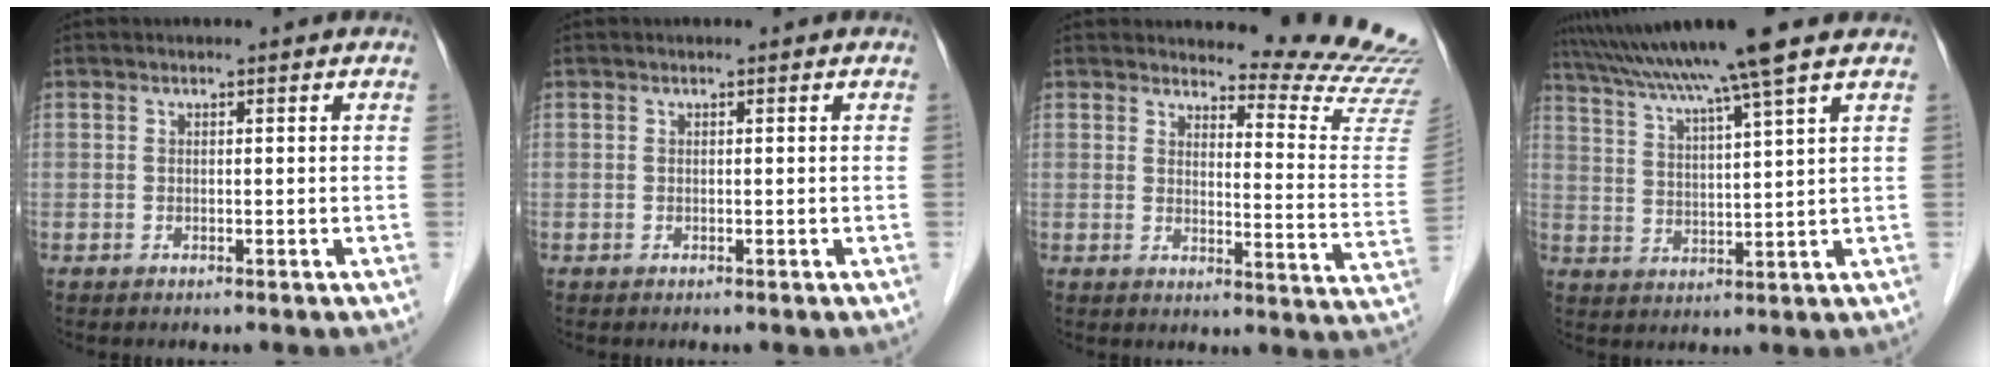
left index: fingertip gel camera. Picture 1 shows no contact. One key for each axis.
{"total": 0.0}
{"total": 14.1, "fx": 14.1, "fy": -0.8, "fz": 1.3, "tx": -0.008, "ty": -0.142, "tz": 0.141}
{"total": 12.9, "fx": 10.3, "fy": -2.0, "fz": 7.6, "tx": -0.131, "ty": 0.011, "tz": 0.161}